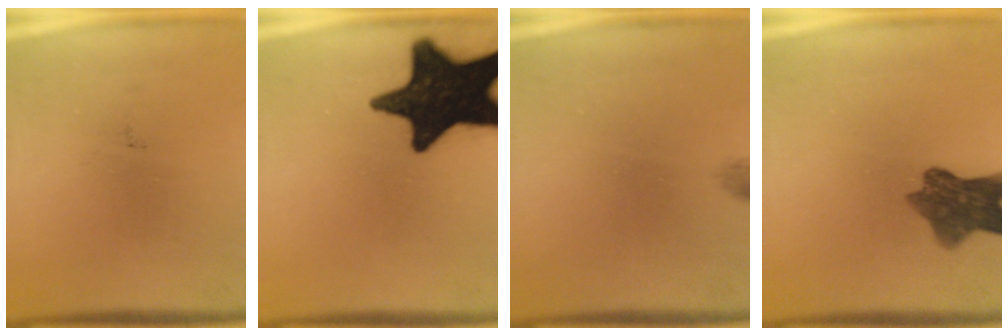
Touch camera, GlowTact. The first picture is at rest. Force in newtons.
{"total": 19.3}
{"total": 1.0}
{"total": 7.9}